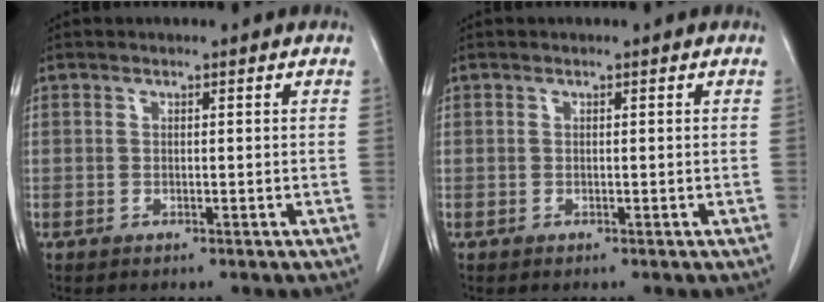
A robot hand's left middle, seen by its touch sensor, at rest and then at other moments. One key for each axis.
{"total": 0.0}